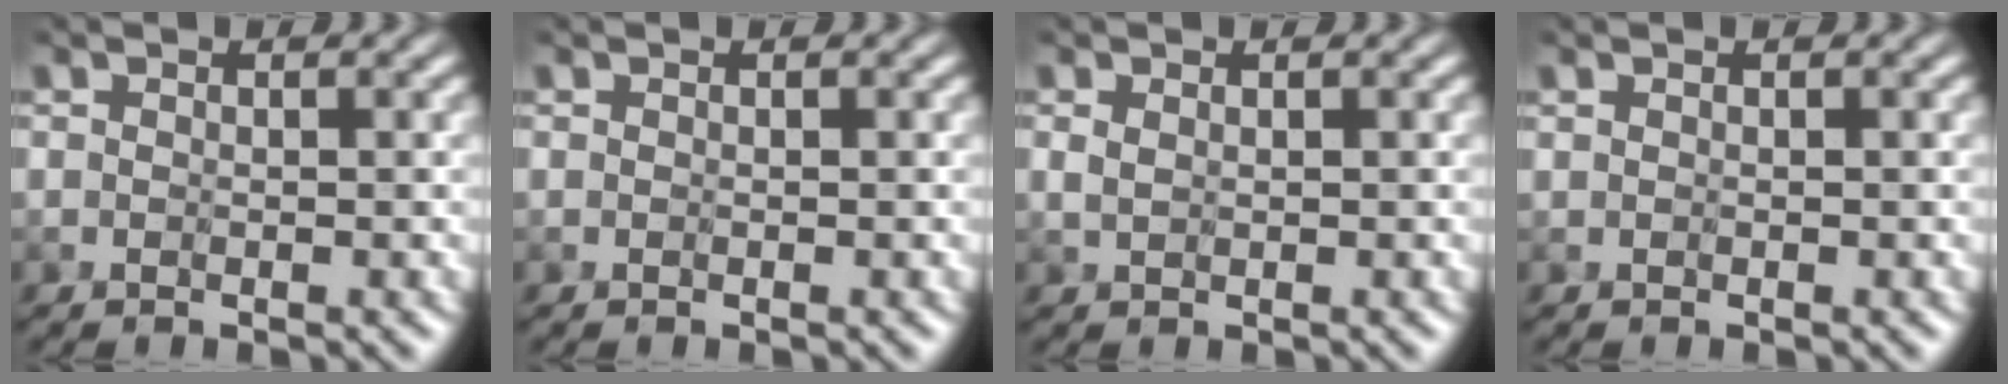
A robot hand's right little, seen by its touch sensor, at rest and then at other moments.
{"total": 0.0}
{"total": 0.9, "force": [0.3, 0.6, 0.6], "torque": [-0.016, 0.002, 0.010]}
{"total": 0.0}